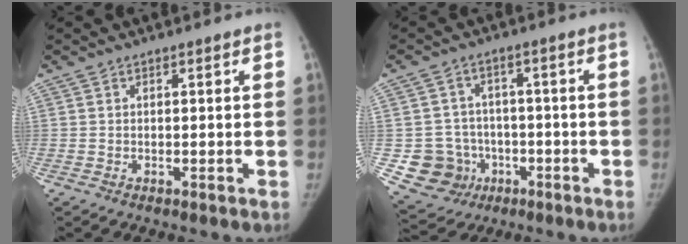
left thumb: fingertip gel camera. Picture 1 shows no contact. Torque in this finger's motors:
{"motor_torque": [-0.20, -0.08, 0.77, -0.01, 0.00]}